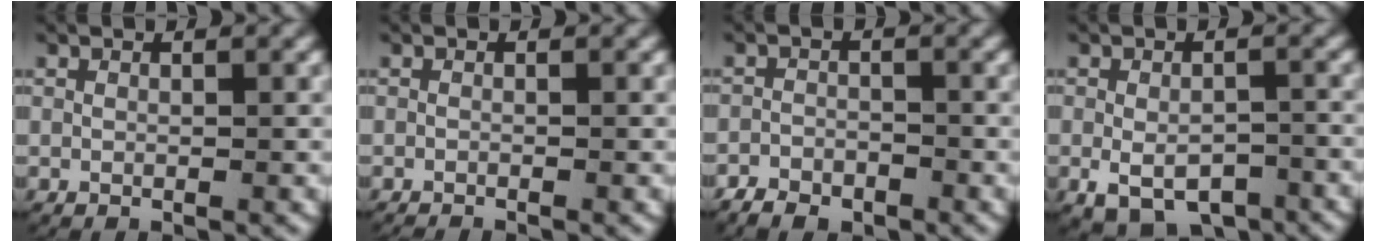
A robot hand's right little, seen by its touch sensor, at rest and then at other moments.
{"total": 1.1, "force": [-1.1, 0.2, 0.1], "torque": [-0.004, -0.007, -0.017]}
{"total": 3.0, "force": [-2.5, 1.7, 0.5], "torque": [-0.002, -0.004, -0.048]}
{"total": 5.9, "force": [-4.4, 3.0, 2.6], "torque": [-0.040, -0.025, -0.065]}